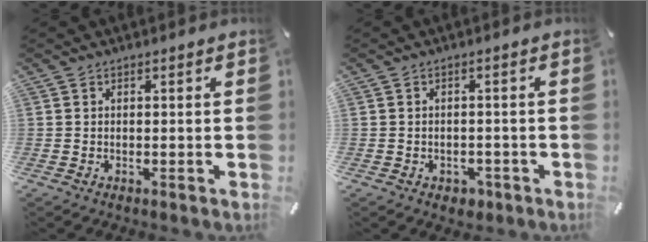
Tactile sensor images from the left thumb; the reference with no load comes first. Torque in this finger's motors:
{"motor_torque": [-0.01, 0.01, 0.06, 0.07, 0.00]}